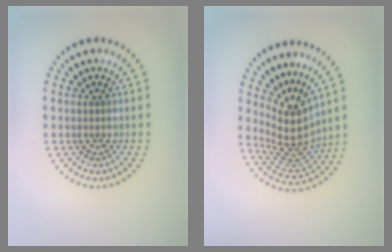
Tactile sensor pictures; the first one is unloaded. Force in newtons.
{"total": 4.3, "press": 3.1, "slide": 3.0}